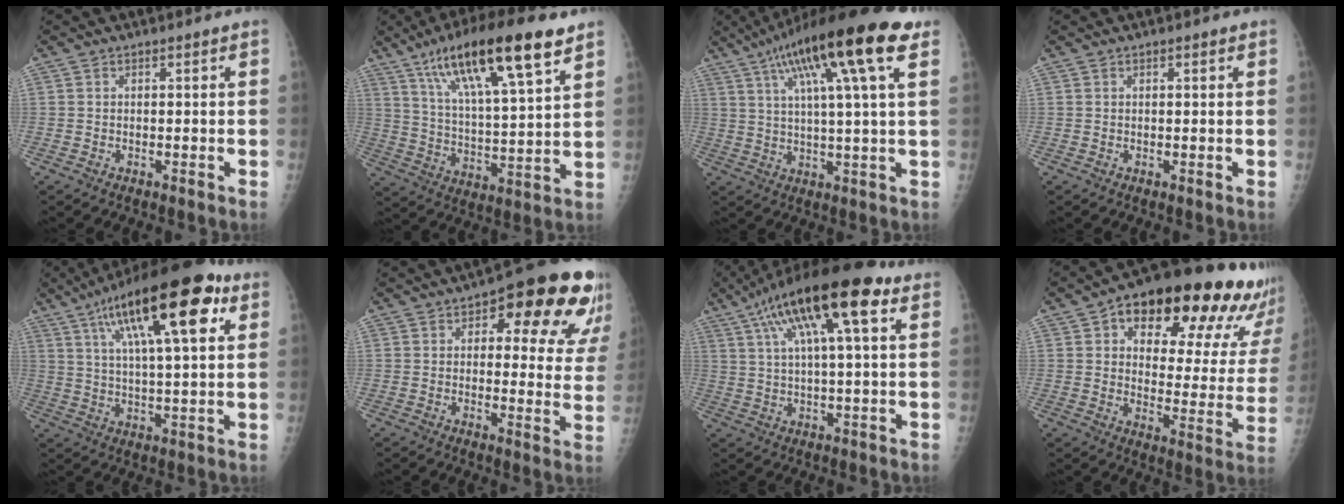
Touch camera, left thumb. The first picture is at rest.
{"total": 21.1, "force": [12.4, 4.5, 16.4], "torque": [-0.268, -0.030, 0.217]}
{"total": 19.4, "force": [9.7, 2.8, 16.5], "torque": [-0.273, 0.002, 0.151]}
{"total": 0.8, "force": [0.4, 0.3, 0.6], "torque": [-0.008, 0.001, 0.005]}
{"total": 17.7, "force": [8.5, 5.8, 14.4], "torque": [-0.188, -0.011, 0.123]}
{"total": 18.9, "force": [9.4, 7.9, 14.4], "torque": [-0.131, -0.021, 0.112]}
{"total": 19.8, "force": [9.0, 5.1, 16.9], "torque": [-0.286, 0.013, 0.146]}
{"total": 27.6, "force": [16.6, 10.4, 19.4], "torque": [-0.227, -0.041, 0.223]}